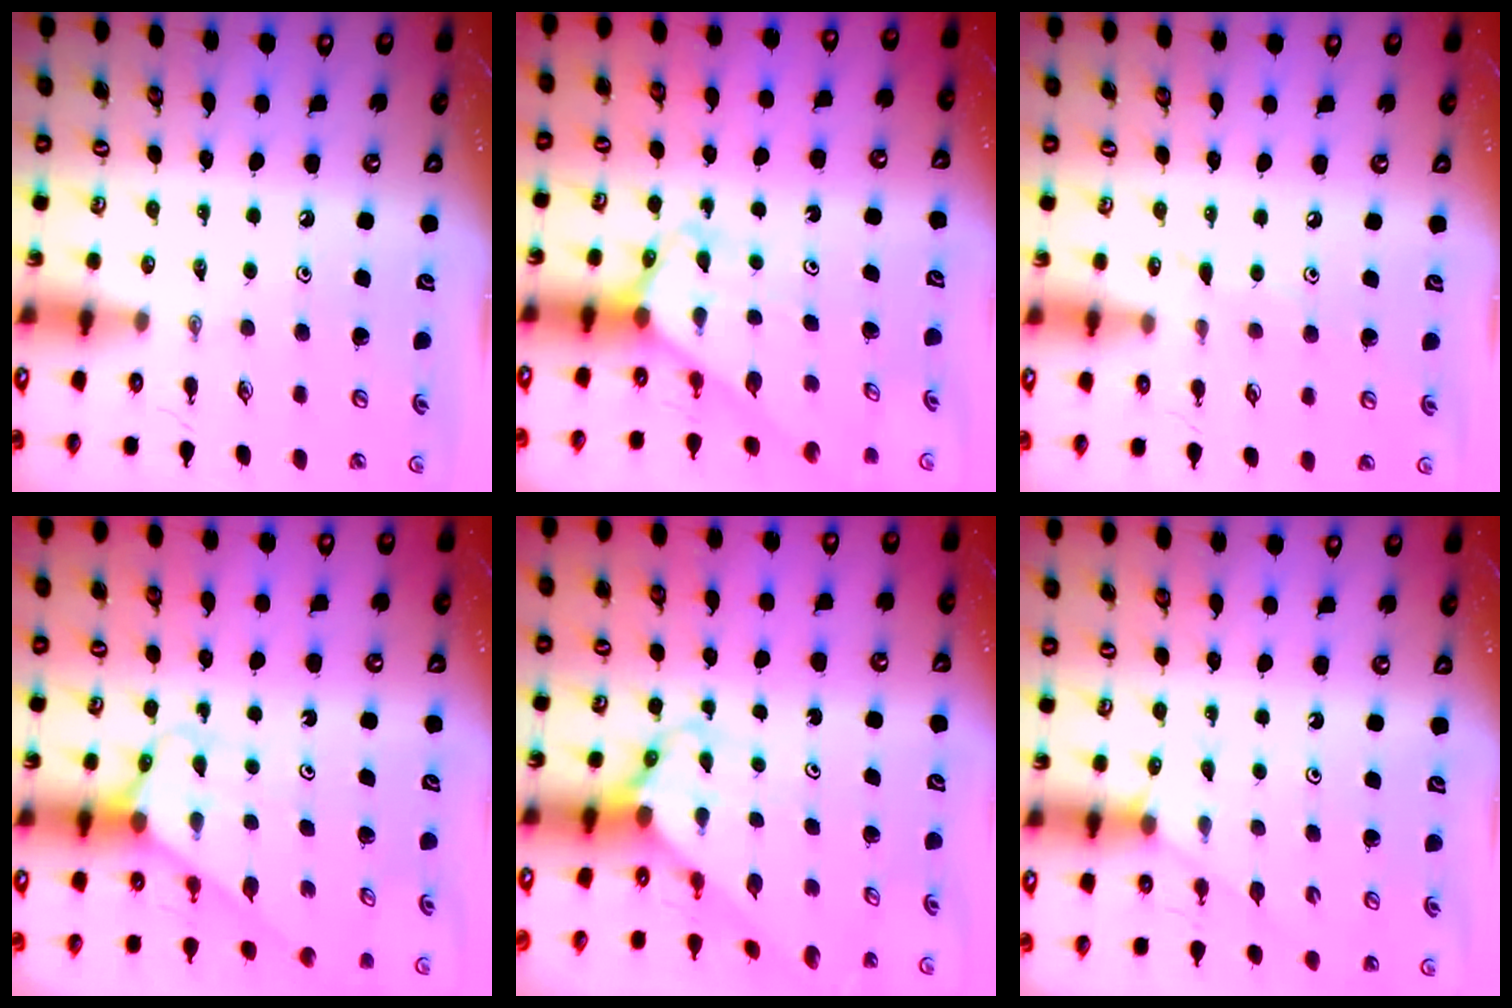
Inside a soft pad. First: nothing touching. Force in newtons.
{"total": 2.6, "press": 2.6, "slide": 0.2}
{"total": 5.0, "press": 5.0, "slide": 0.4}
{"total": 2.9, "press": 2.9, "slide": 0.2}
{"total": 3.8, "press": 3.8, "slide": 0.4}
{"total": 4.1, "press": 4.1, "slide": 0.4}